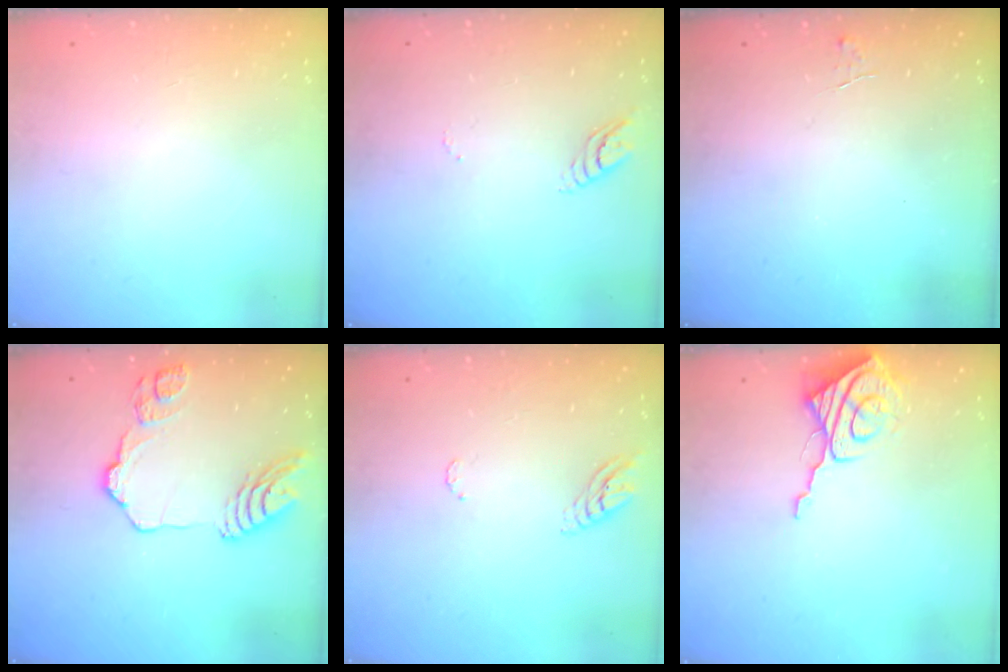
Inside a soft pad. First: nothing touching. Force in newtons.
{"total": 3.6, "press": 3.6, "slide": 0.6}
{"total": 3.8, "press": 3.8, "slide": 0.4}
{"total": 13.5, "press": 13.4, "slide": 1.6}
{"total": 5.1, "press": 5.1, "slide": 0.4}
{"total": 8.4, "press": 8.4, "slide": 0.9}